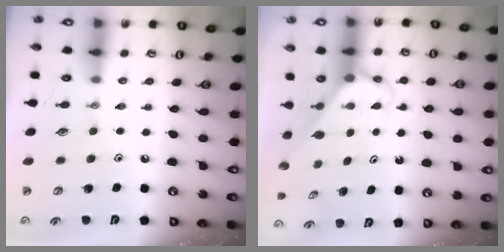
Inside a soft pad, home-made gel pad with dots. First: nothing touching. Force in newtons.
{"total": 2.6, "press": 2.6, "slide": 0.1}